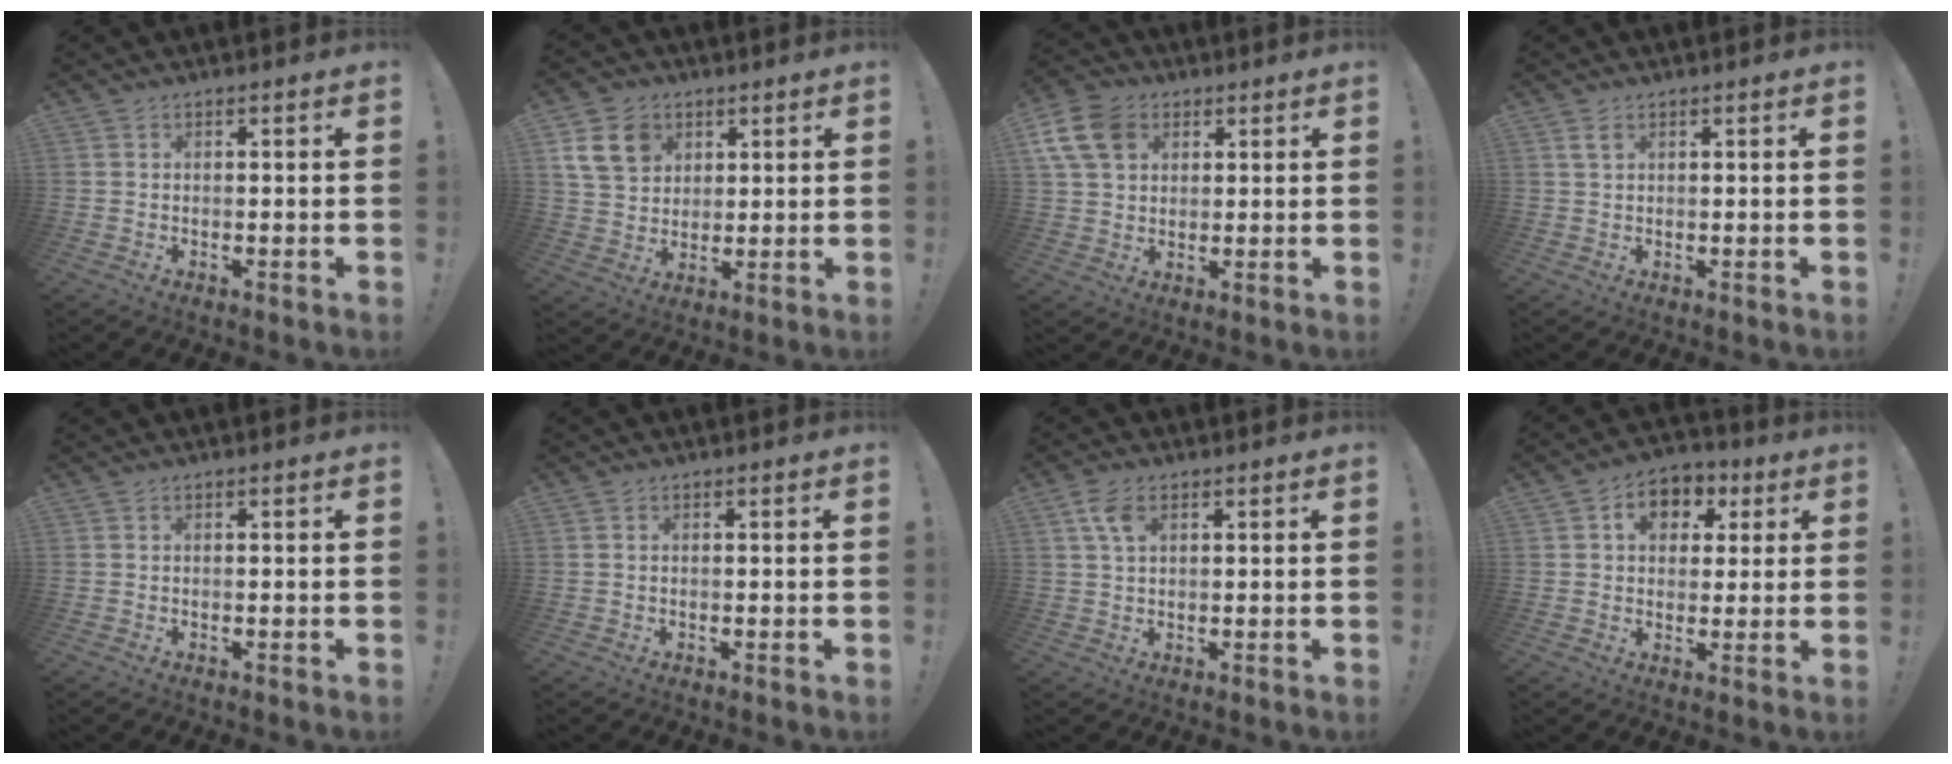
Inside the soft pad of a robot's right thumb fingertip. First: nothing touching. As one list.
[{"total": 11.9, "force": [5.3, 9.2, 5.5], "torque": [-0.096, -0.018, 0.107]}, {"total": 11.8, "force": [4.7, 8.7, 6.5], "torque": [-0.119, -0.017, 0.096]}, {"total": 2.4, "force": [1.2, 1.1, 1.8], "torque": [-0.031, 0.000, 0.022]}, {"total": 0.0}, {"total": 0.0}, {"total": 5.4, "force": [2.3, 2.9, 3.9], "torque": [-0.078, -0.002, 0.042]}, {"total": 8.8, "force": [2.6, 7.2, 4.3], "torque": [-0.046, -0.007, 0.047]}]